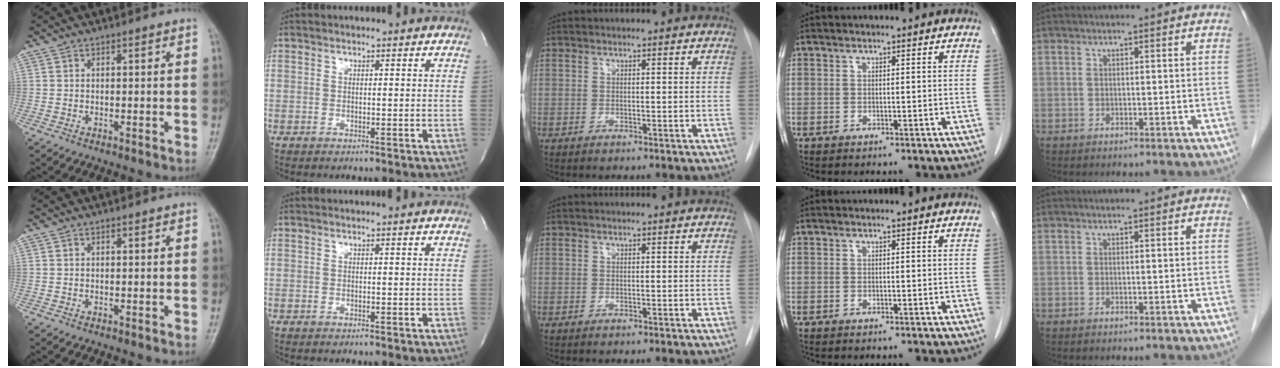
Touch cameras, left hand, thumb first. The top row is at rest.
{}